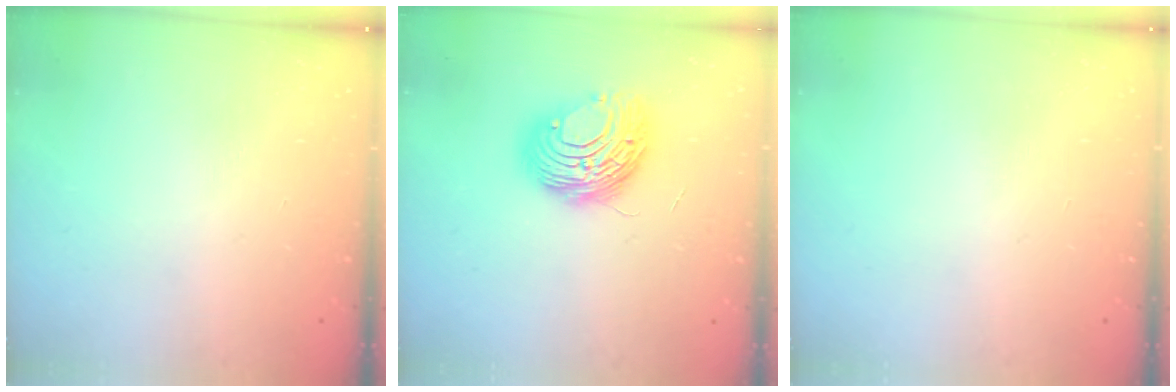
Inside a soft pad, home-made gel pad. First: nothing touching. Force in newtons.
{"total": 10.6, "press": 10.5, "slide": 1.5}
{"total": 0.0}